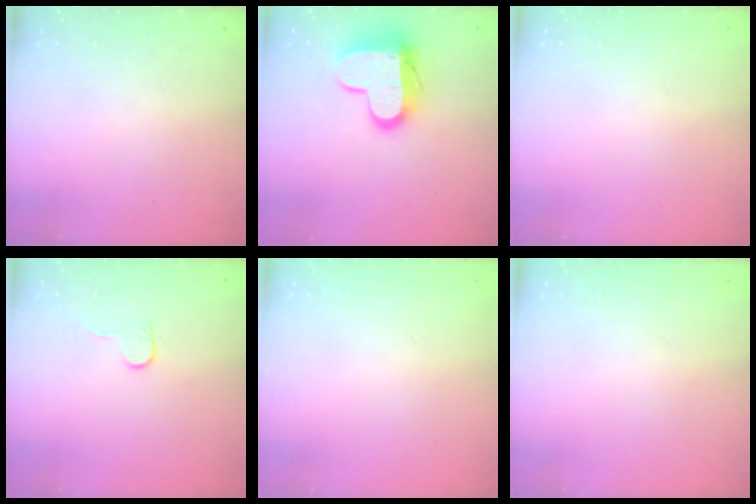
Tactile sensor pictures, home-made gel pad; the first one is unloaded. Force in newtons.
{"total": 14.1, "press": 14.1, "slide": 1.1}
{"total": 0.0}
{"total": 3.8, "press": 3.8, "slide": 0.4}
{"total": 0.0}
{"total": 0.0}